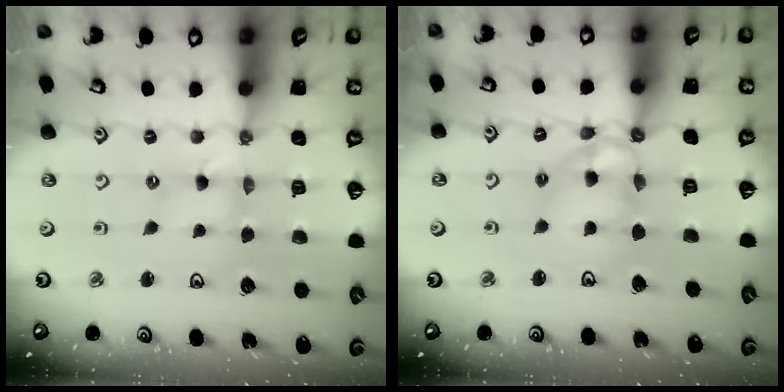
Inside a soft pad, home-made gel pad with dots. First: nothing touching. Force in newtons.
{"total": 11.1, "press": 11.1, "slide": 0.9}